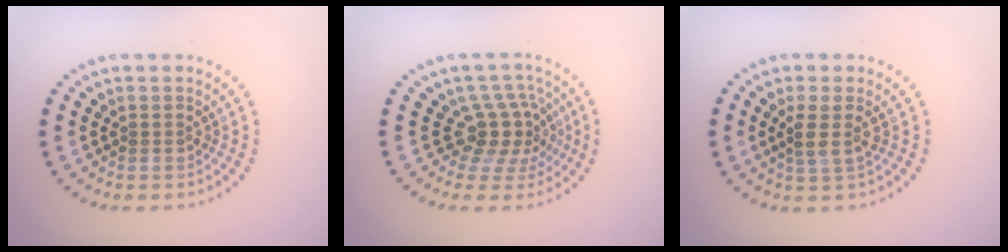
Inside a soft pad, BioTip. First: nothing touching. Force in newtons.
{"total": 3.7, "press": 2.7, "slide": 2.6}
{"total": 2.2, "press": 1.6, "slide": 1.5}